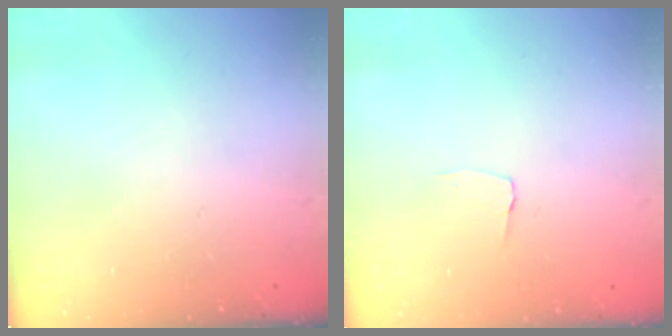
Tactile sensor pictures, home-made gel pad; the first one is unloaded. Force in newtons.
{"total": 2.9, "press": 2.8, "slide": 0.3}